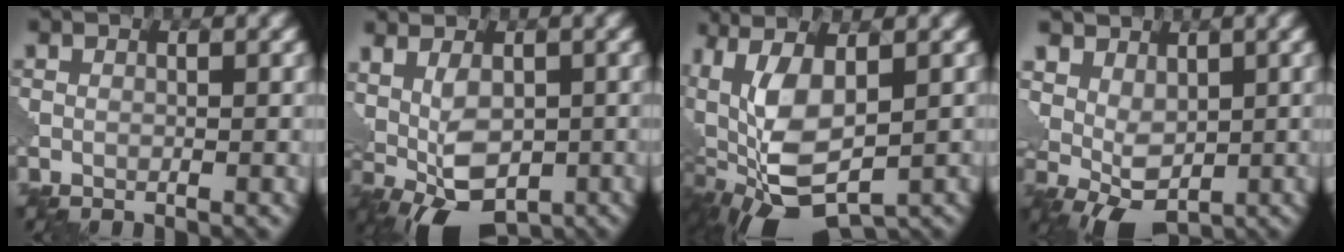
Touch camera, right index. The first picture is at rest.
{"total": 6.8, "force": [0.1, 3.9, 5.6], "torque": [-0.092, 0.000, 0.012]}
{"total": 11.3, "force": [0.1, 5.5, 9.9], "torque": [-0.202, -0.010, 0.014]}
{"total": 5.2, "force": [1.5, 3.7, 3.3], "torque": [-0.049, 0.002, 0.022]}